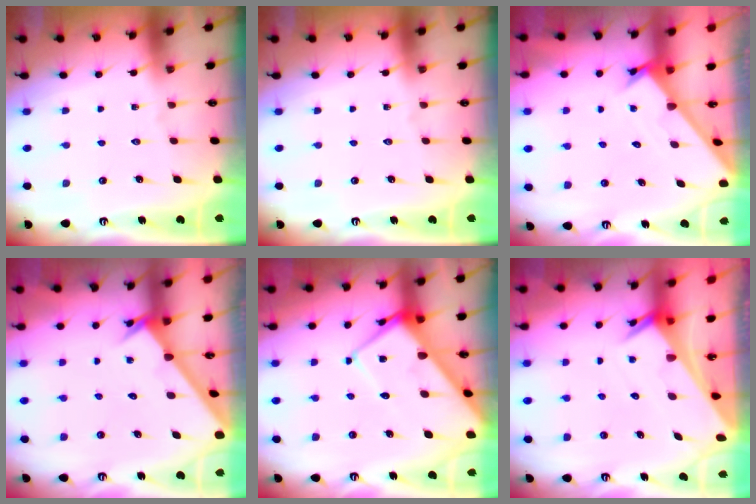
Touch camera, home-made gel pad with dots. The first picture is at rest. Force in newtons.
{"total": 0.0}
{"total": 1.6, "press": 1.6, "slide": 0.1}
{"total": 2.3, "press": 2.3, "slide": 0.2}
{"total": 10.6, "press": 10.6, "slide": 1.1}
{"total": 2.9, "press": 2.9, "slide": 0.2}